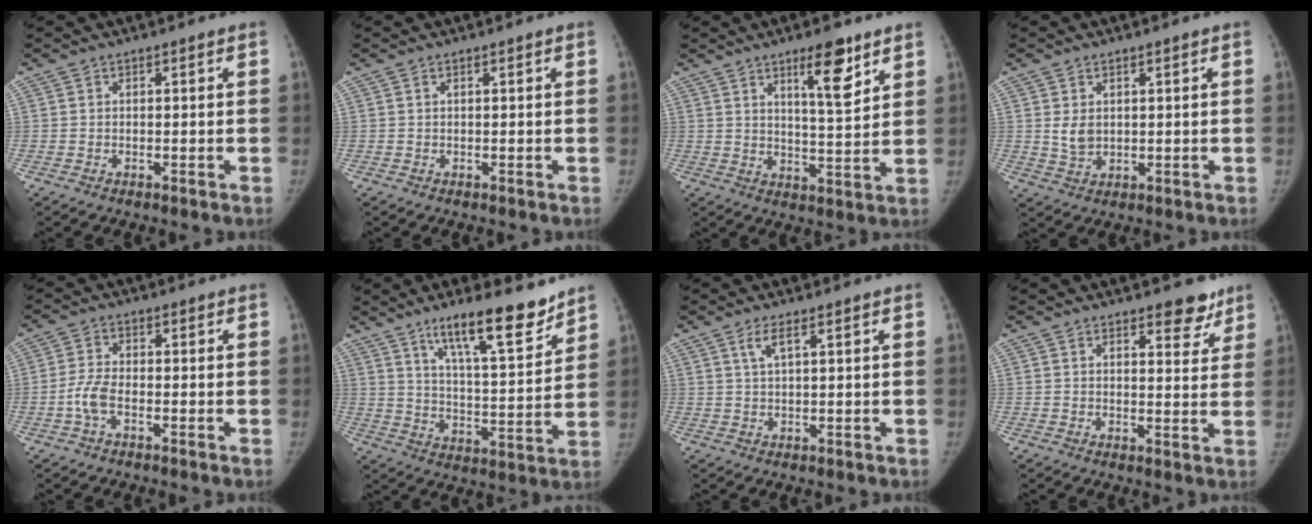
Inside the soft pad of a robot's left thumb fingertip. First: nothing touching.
{"total": 0.0}
{"total": 9.3, "force": [5.6, 2.2, 7.1], "torque": [-0.096, -0.039, 0.090]}
{"total": 3.4, "force": [0.9, 2.5, 2.2], "torque": [-0.028, -0.013, 0.023]}
{"total": 3.8, "force": [-1.6, 1.7, 3.0], "torque": [-0.066, 0.009, -0.039]}
{"total": 15.4, "force": [11.0, 3.5, 10.1], "torque": [-0.130, -0.076, 0.182]}
{"total": 2.7, "force": [1.5, 0.5, 2.3], "torque": [-0.056, -0.001, 0.034]}
{"total": 5.3, "force": [3.9, 2.3, 2.8], "torque": [0.000, -0.025, 0.046]}